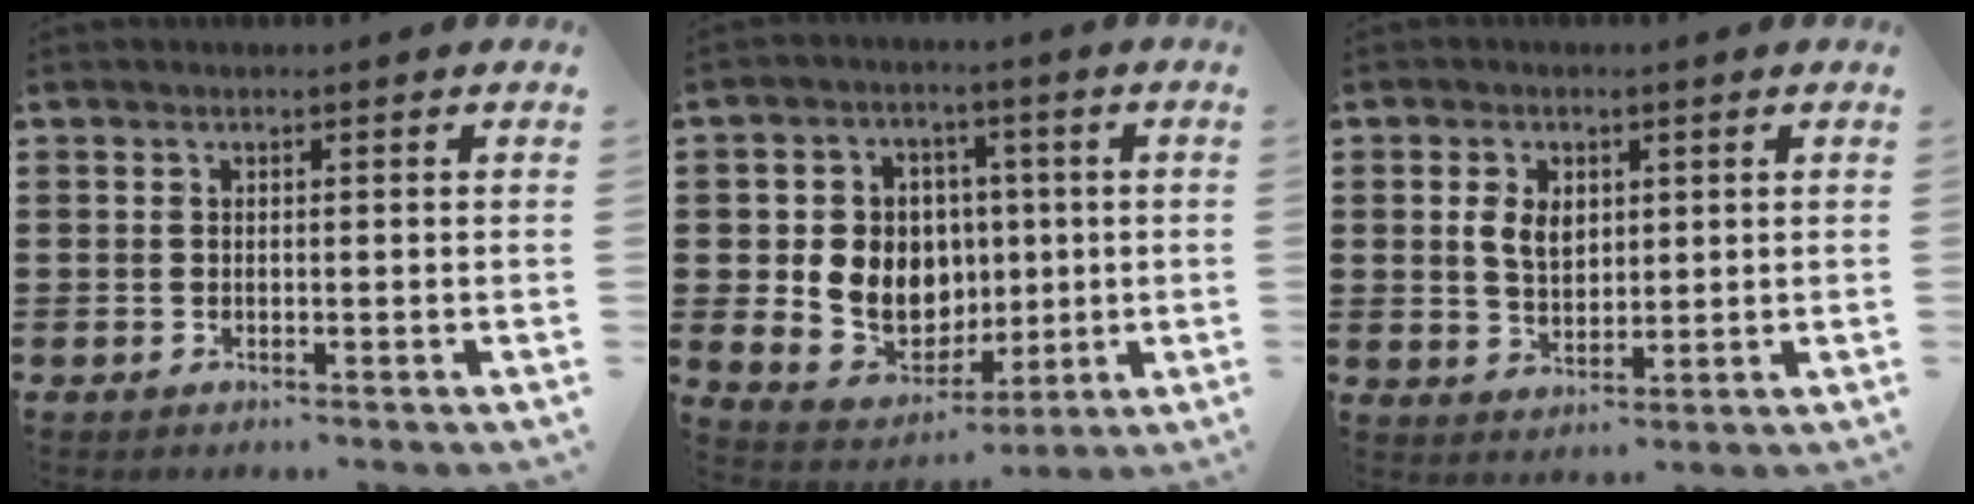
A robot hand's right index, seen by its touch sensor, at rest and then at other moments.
{"total": 9.3, "force": [0.5, 8.5, 3.7], "torque": [-0.094, 0.010, 0.020]}
{"total": 4.6, "force": [1.1, 3.1, 3.2], "torque": [-0.064, 0.008, 0.018]}